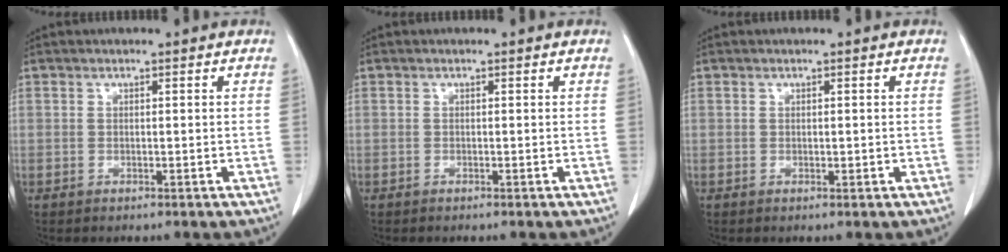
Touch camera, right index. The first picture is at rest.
{"total": 0.0}
{"total": 0.5, "force": [0.0, 0.3, 0.4], "torque": [-0.006, 0.000, 0.000]}